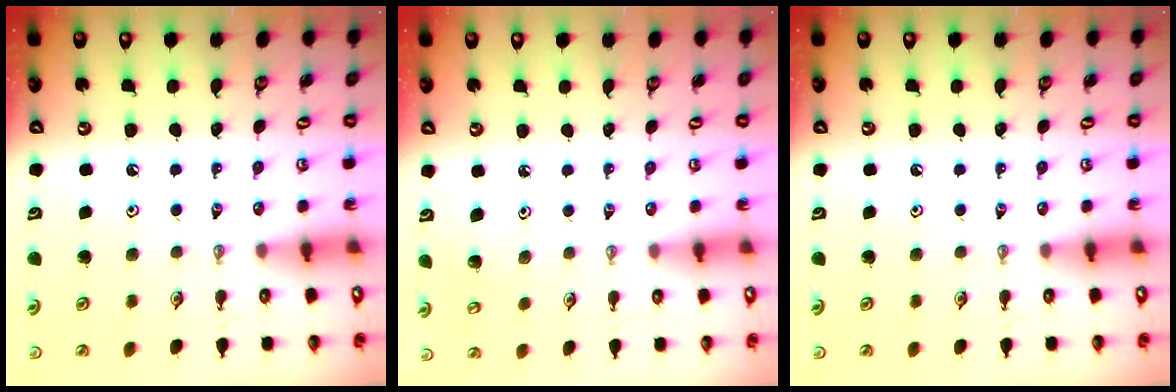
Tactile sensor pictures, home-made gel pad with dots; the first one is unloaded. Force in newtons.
{"total": 5.9, "press": 5.9, "slide": 0.6}
{"total": 0.0}